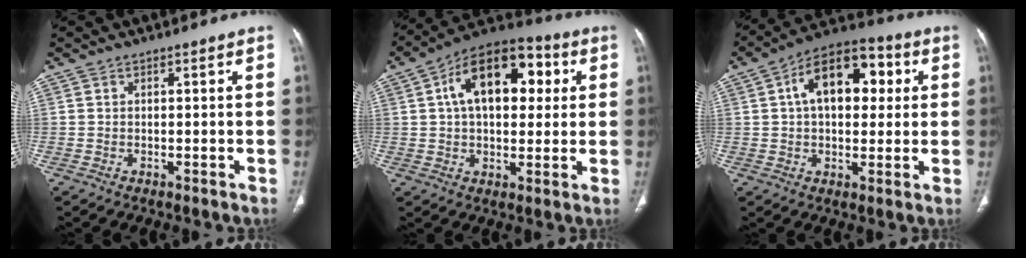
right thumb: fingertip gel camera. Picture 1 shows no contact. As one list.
[{"total": 17.9, "force": [4.3, 10.4, 13.9], "torque": [-0.183, 0.020, 0.059]}, {"total": 15.4, "force": [3.5, 9.1, 11.9], "torque": [-0.155, 0.023, 0.048]}]